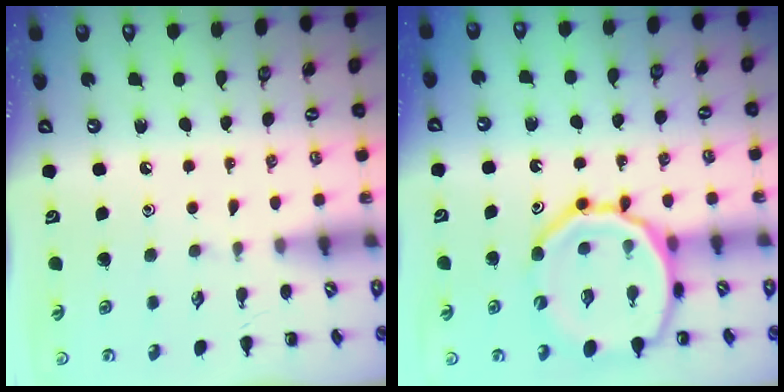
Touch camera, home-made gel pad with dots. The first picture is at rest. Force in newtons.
{"total": 18.2, "press": 18.0, "slide": 2.8}